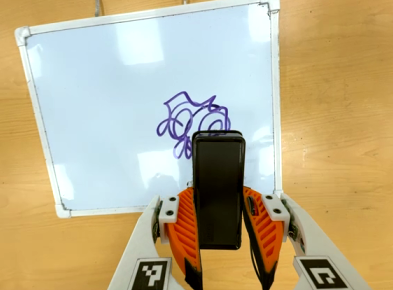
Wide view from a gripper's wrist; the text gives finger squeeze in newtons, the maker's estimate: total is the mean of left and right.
{"total": 5.1, "left": 3.3, "right": 7.0}